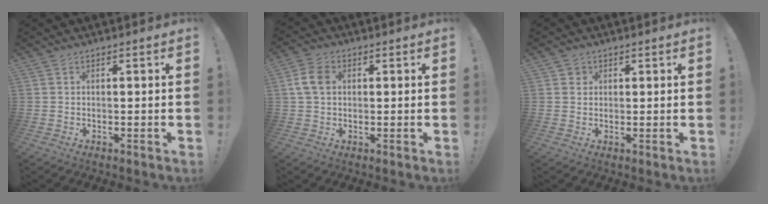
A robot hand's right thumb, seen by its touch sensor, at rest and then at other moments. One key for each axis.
{"total": 7.1, "fx": 1.3, "fy": 4.9, "fz": 4.9, "tx": -0.098, "ty": 0.009, "tz": 0.027}
{"total": 1.8, "fx": 0.9, "fy": 1.5, "fz": 0.2, "tx": 0.009, "ty": -0.005, "tz": 0.014}